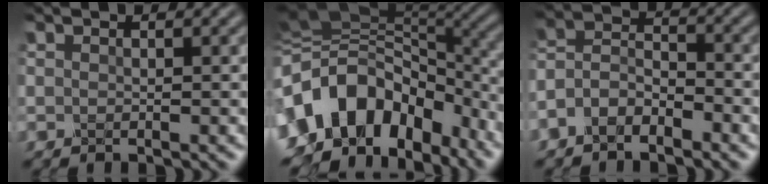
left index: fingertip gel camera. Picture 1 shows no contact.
{"total": 14.3, "force": [-4.3, 10.1, 9.1], "torque": [-0.182, -0.003, -0.073]}
{"total": 4.1, "force": [-2.8, 2.0, 2.2], "torque": [-0.041, 0.007, -0.065]}